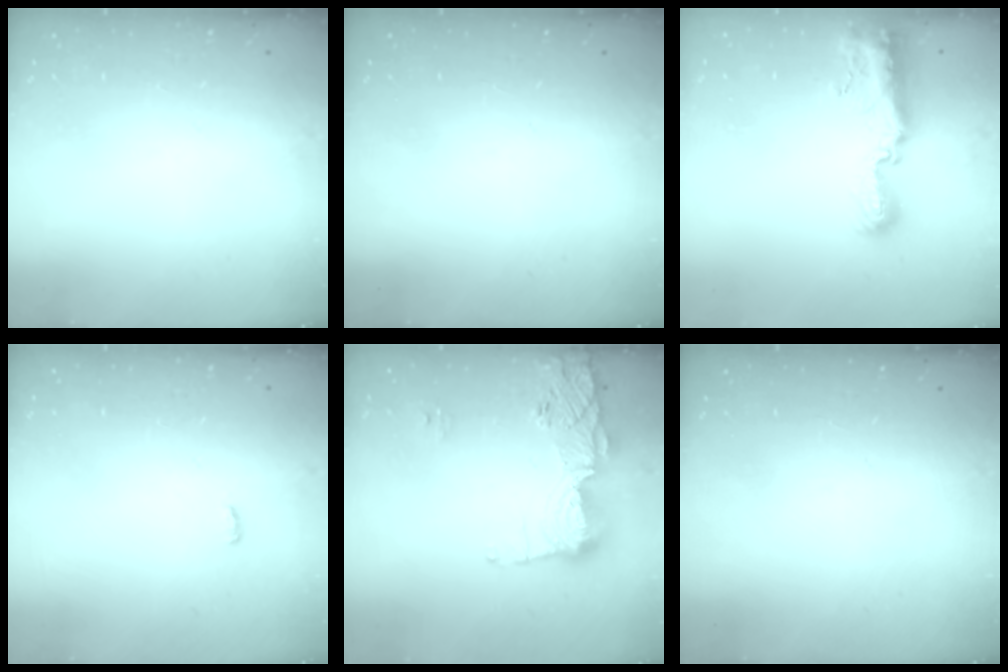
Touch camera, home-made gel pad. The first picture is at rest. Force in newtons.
{"total": 0.0}
{"total": 11.5, "press": 11.4, "slide": 0.9}
{"total": 2.9, "press": 2.6, "slide": 1.3}
{"total": 14.2, "press": 14.2, "slide": 1.5}
{"total": 0.0}